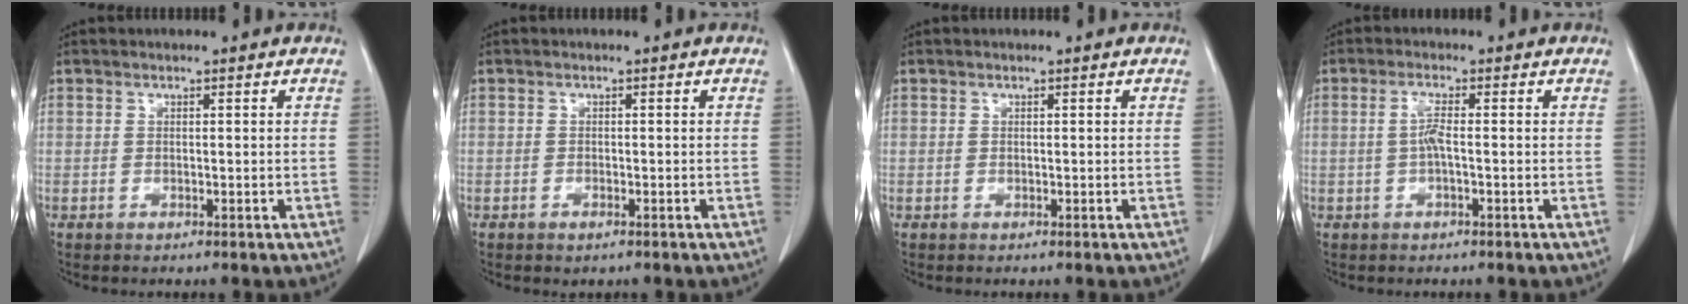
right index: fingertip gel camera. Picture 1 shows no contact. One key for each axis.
{"total": 0.7, "fx": -0.5, "fy": 0.3, "fz": 0.4, "tx": -0.013, "ty": -0.003, "tz": -0.003}
{"total": 0.0}
{"total": 2.6, "fx": -0.2, "fy": 0.2, "fz": 2.5, "tx": -0.053, "ty": 0.002, "tz": -0.004}